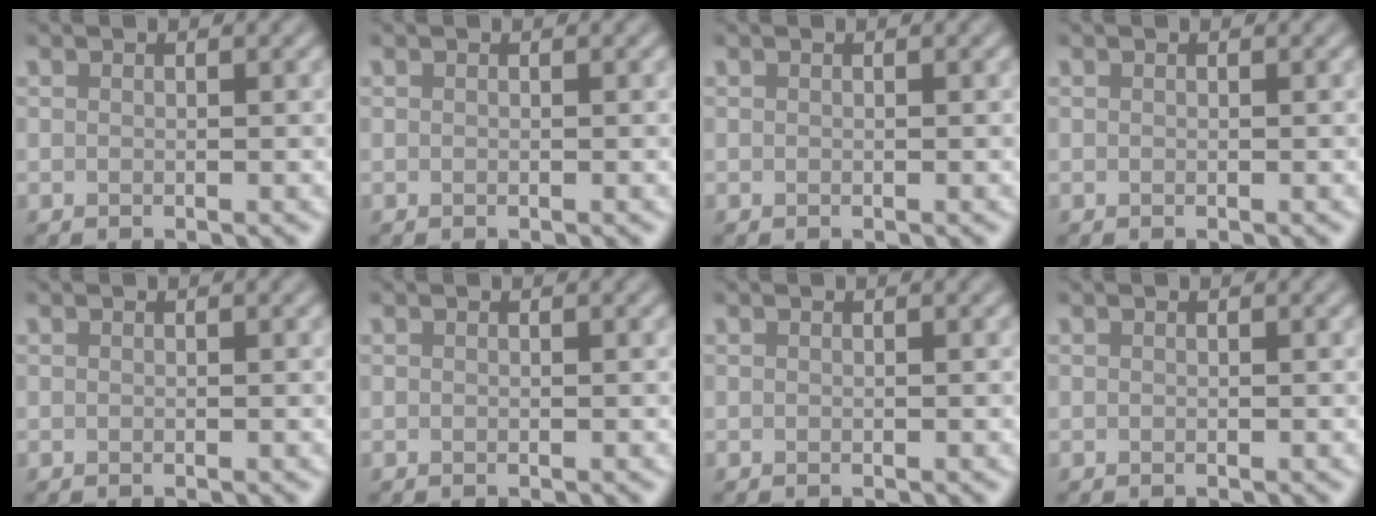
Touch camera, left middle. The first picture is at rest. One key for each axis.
{"total": 0.0}
{"total": 0.0}
{"total": 0.0}
{"total": 0.0}
{"total": 0.0}
{"total": 0.0}
{"total": 0.0}